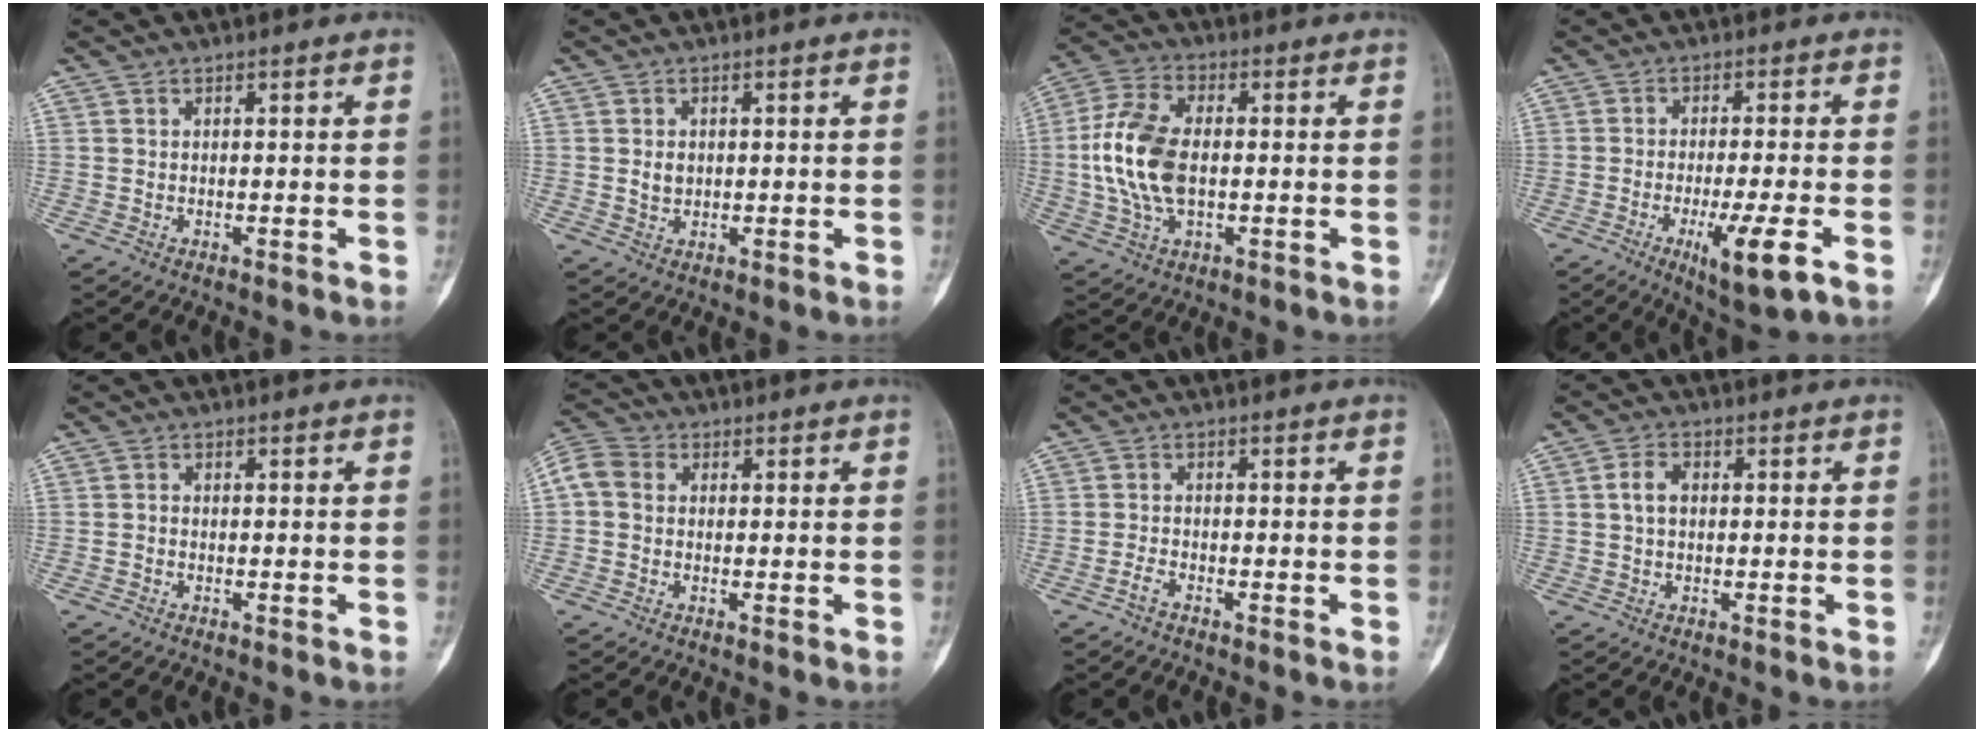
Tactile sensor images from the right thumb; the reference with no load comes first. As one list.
[{"total": 2.3, "force": [0.3, 1.8, 1.3], "torque": [-0.011, 0.001, 0.009]}, {"total": 13.3, "force": [-0.4, 7.7, 10.9], "torque": [-0.226, 0.013, -0.011]}, {"total": 9.5, "force": [-3.8, 1.4, 8.6], "torque": [-0.151, -0.009, -0.057]}, {"total": 0.7, "force": [-0.4, 0.5, 0.3], "torque": [-0.004, 0.002, -0.013]}, {"total": 6.7, "force": [0.6, 5.6, 3.7], "torque": [-0.076, 0.021, 0.003]}, {"total": 1.5, "force": [-1.2, 0.4, 0.8], "torque": [-0.024, 0.006, -0.026]}, {"total": 3.3, "force": [0.2, 2.3, 2.3], "torque": [-0.042, 0.011, 0.000]}]